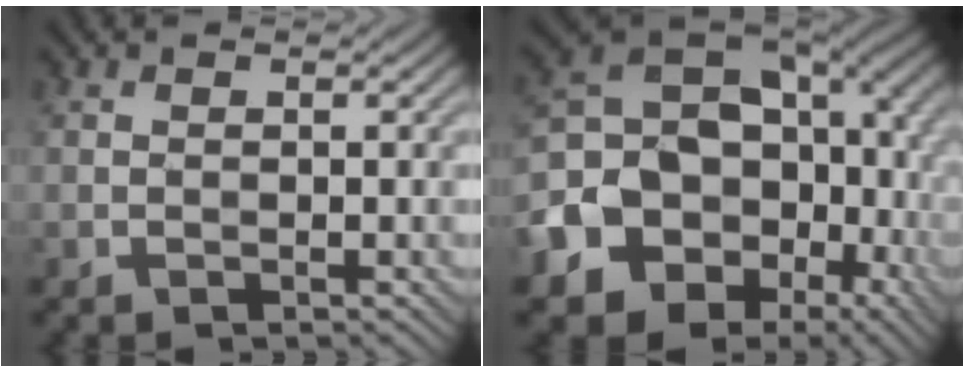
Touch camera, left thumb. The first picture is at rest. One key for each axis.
{"total": 19.6, "fx": -4.5, "fy": 15.6, "fz": 11.0, "tx": -0.226, "ty": -0.032, "tz": -0.057}